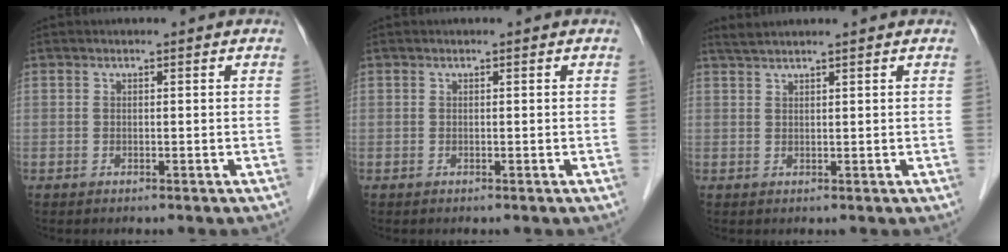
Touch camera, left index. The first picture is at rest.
{"total": 0.0}
{"total": 3.7, "force": [3.3, -0.6, 1.7], "torque": [-0.022, 0.030, 0.058]}